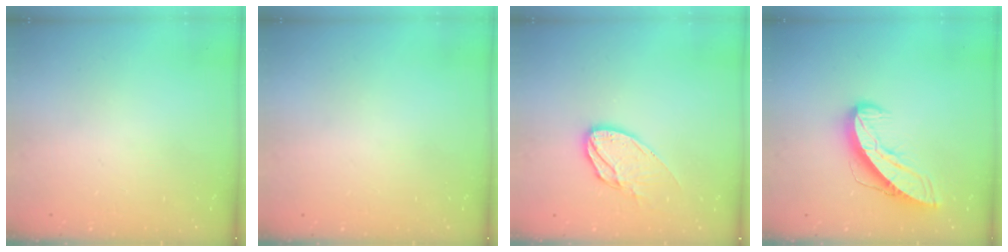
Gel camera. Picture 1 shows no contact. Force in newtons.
{"total": 0.0}
{"total": 11.5, "press": 11.5, "slide": 0.5}
{"total": 11.2, "press": 11.1, "slide": 1.0}